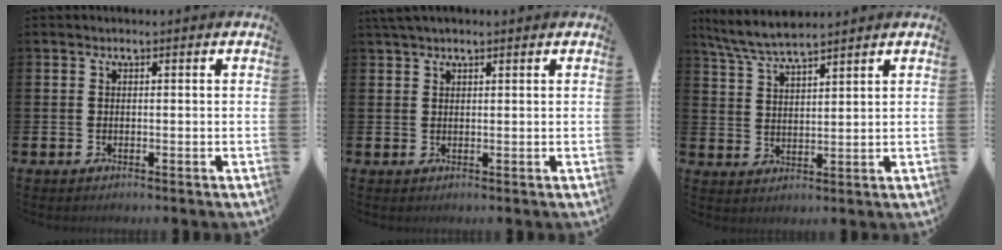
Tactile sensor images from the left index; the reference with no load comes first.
{"total": 1.9, "force": [1.6, 0.4, 0.8], "torque": [-0.016, 0.004, 0.029]}
{"total": 5.9, "force": [5.5, 0.5, 2.1], "torque": [-0.063, -0.019, 0.101]}